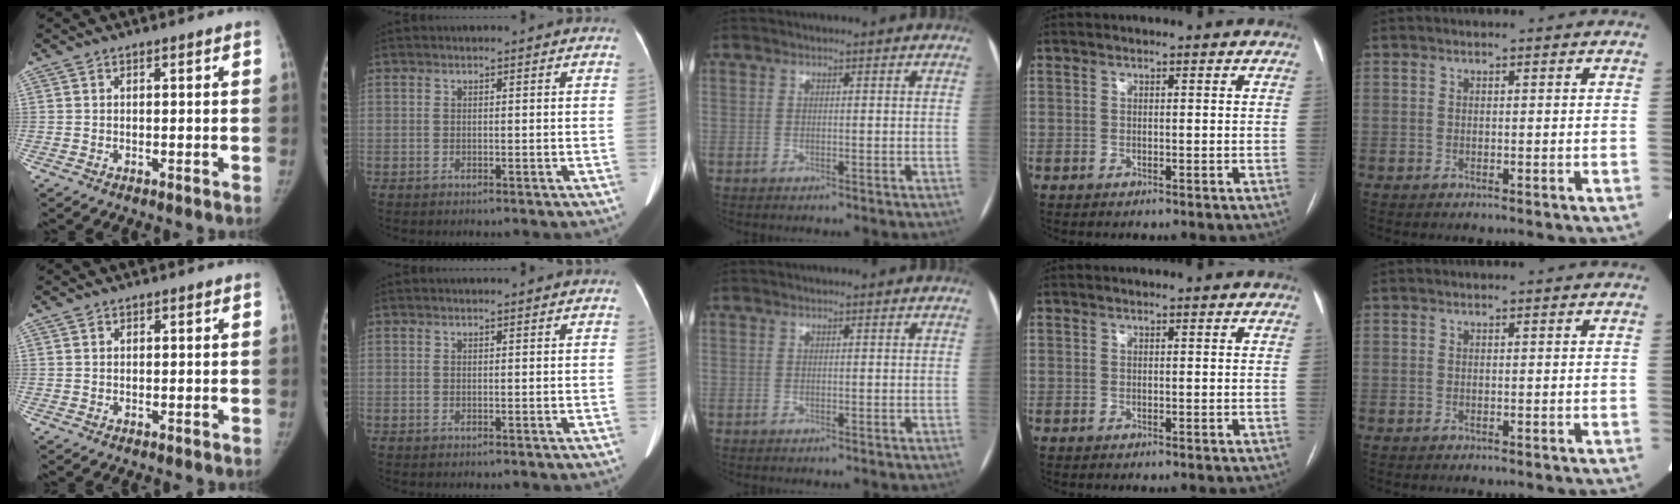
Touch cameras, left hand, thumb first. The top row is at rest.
{"thumb": {"total": 1.1, "force": [0.3, 0.9, 0.5], "torque": [-0.002, 0.001, 0.005]}, "index": {"total": 2.1, "force": [1.9, 0.0, 0.8], "torque": [-0.009, 0.005, 0.023]}}